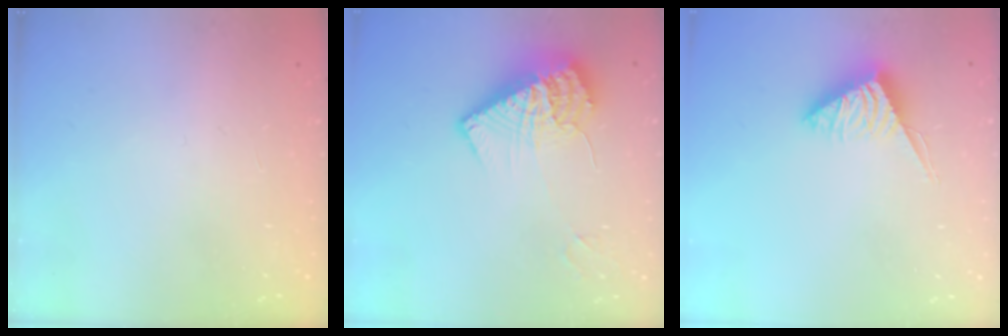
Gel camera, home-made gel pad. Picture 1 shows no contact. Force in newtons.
{"total": 14.2, "press": 14.2, "slide": 1.3}
{"total": 5.1, "press": 5.1, "slide": 0.4}